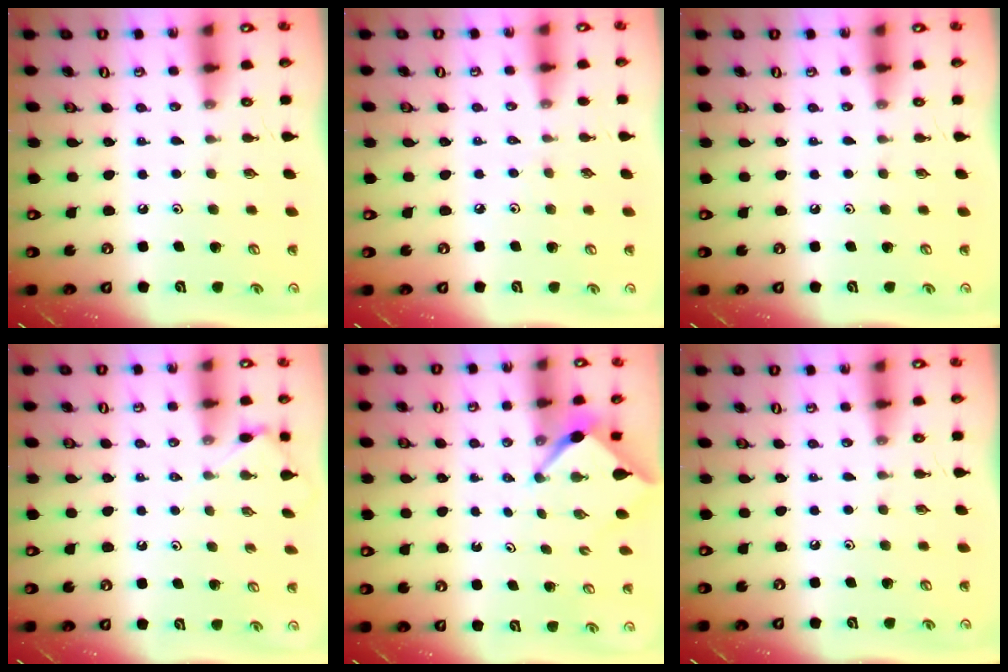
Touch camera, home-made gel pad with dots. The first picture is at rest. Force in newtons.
{"total": 2.2, "press": 2.1, "slide": 0.5}
{"total": 0.0}
{"total": 3.3, "press": 3.2, "slide": 0.6}
{"total": 2.7, "press": 2.6, "slide": 0.3}
{"total": 0.0}